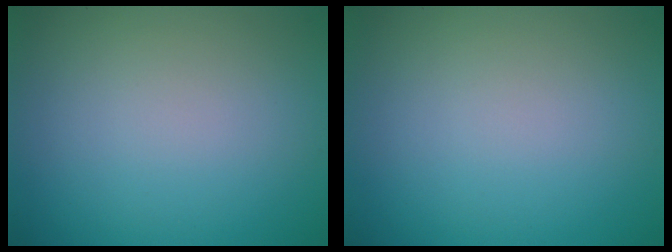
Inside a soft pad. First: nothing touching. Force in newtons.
{"total": 0.0}